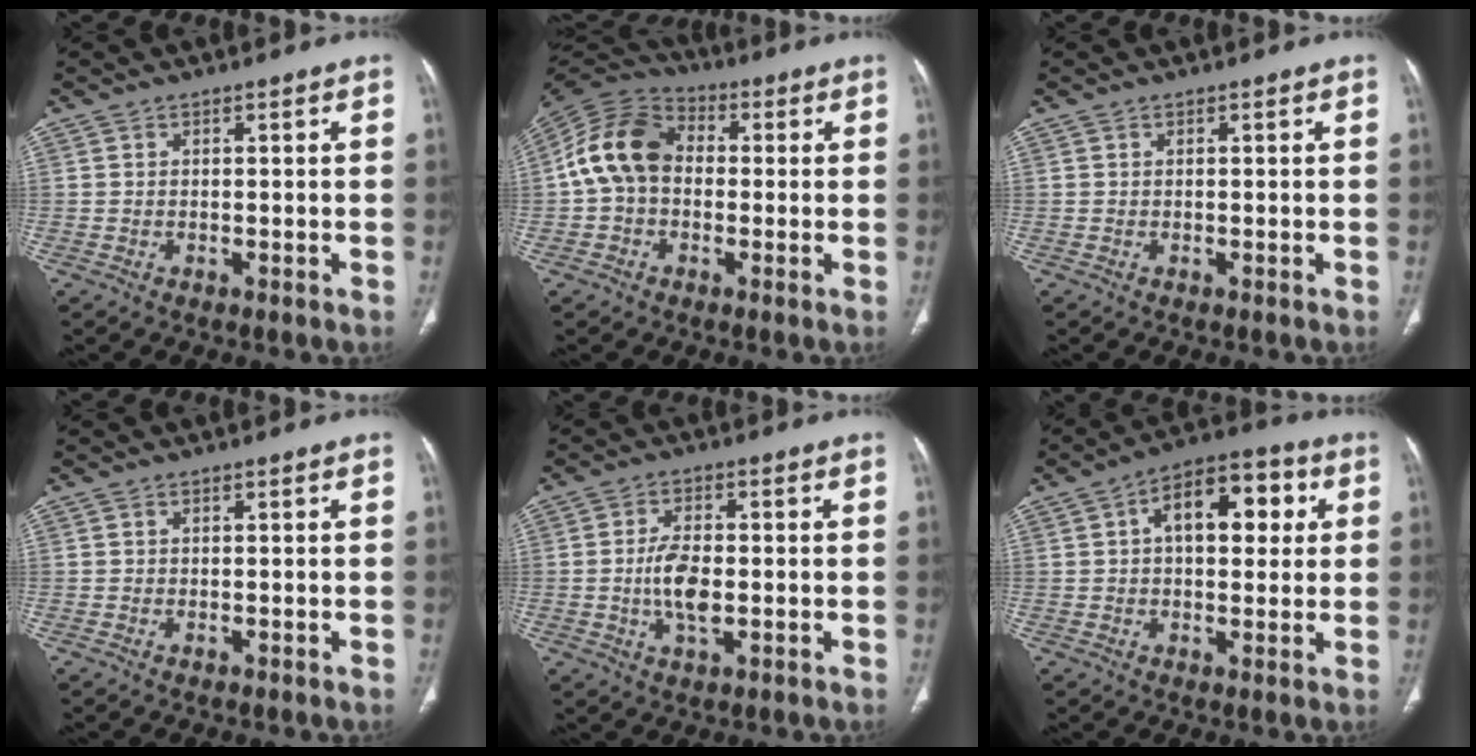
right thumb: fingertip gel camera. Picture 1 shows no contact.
{"total": 12.5, "force": [0.1, 9.5, 8.1], "torque": [-0.147, 0.034, -0.014]}
{"total": 0.0}
{"total": 0.0}
{"total": 6.9, "force": [-0.9, 3.3, 5.9], "torque": [-0.117, 0.001, -0.016]}
{"total": 12.8, "force": [3.0, 7.1, 10.3], "torque": [-0.121, 0.023, 0.039]}